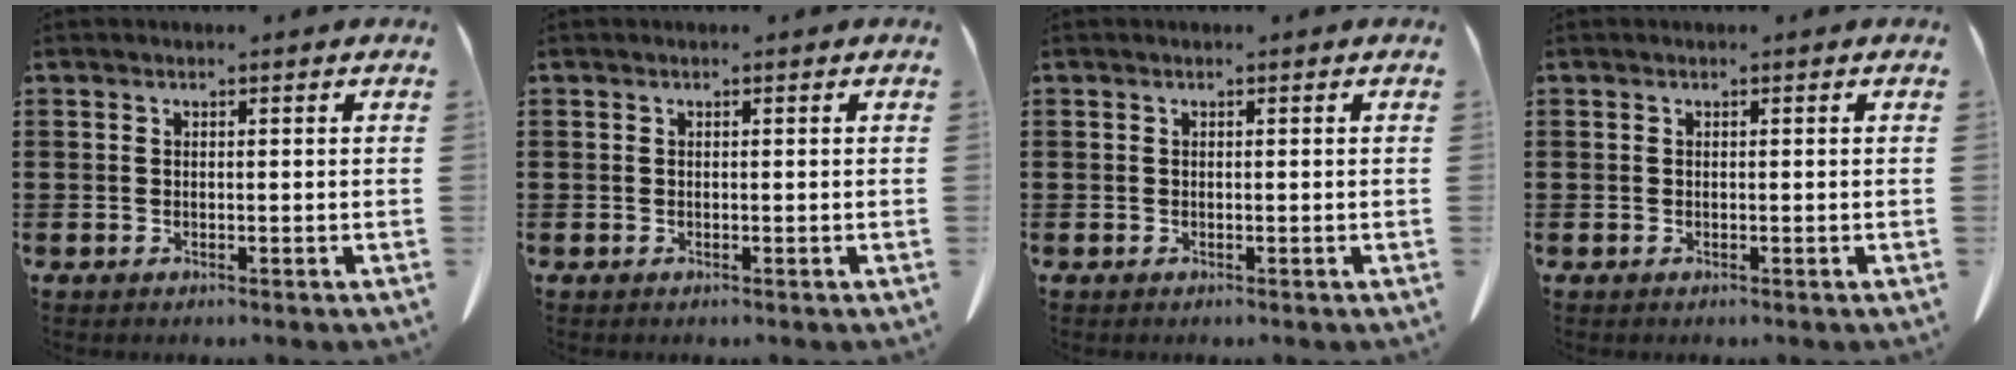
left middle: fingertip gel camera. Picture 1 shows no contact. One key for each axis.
{"total": 0.0}
{"total": 0.0}
{"total": 0.0}